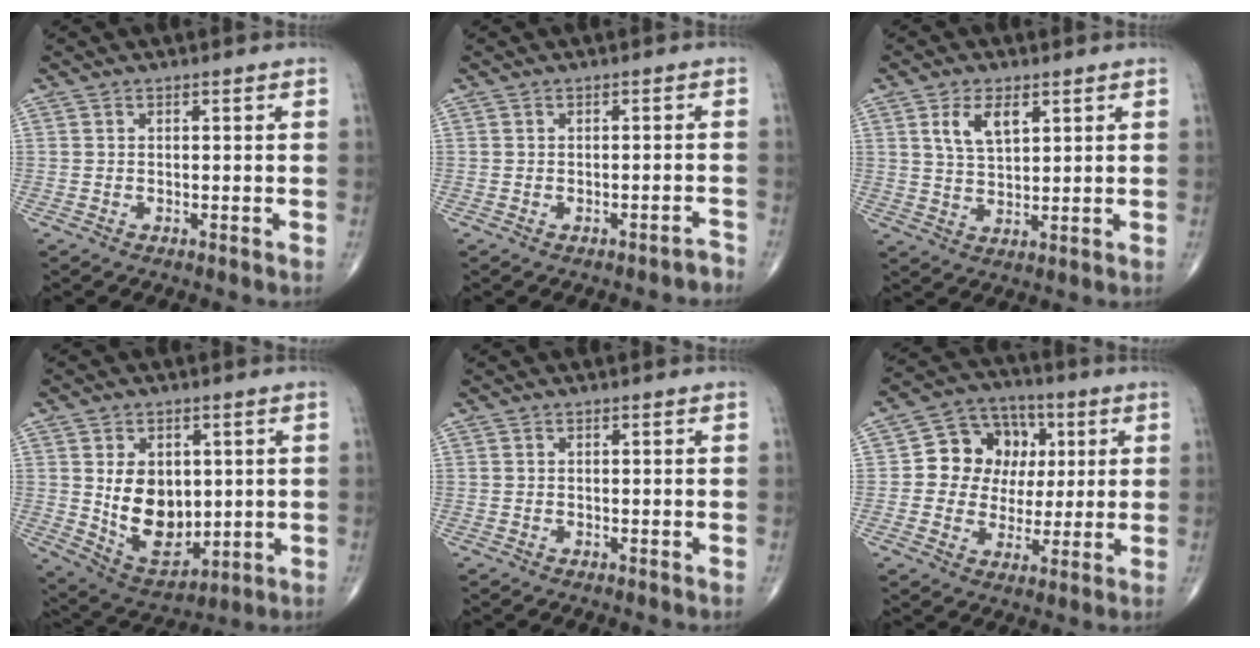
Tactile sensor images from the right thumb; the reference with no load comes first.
{"total": 1.6, "force": [-1.5, 0.4, 0.4], "torque": [-0.002, 0.022, -0.017]}
{"total": 6.5, "force": [2.9, 3.4, 4.8], "torque": [-0.081, -0.014, 0.059]}
{"total": 12.9, "force": [0.9, 8.8, 9.4], "torque": [-0.113, -0.019, 0.042]}
{"total": 0.0}
{"total": 12.8, "force": [2.2, 11.0, 6.3], "torque": [-0.050, 0.011, 0.033]}